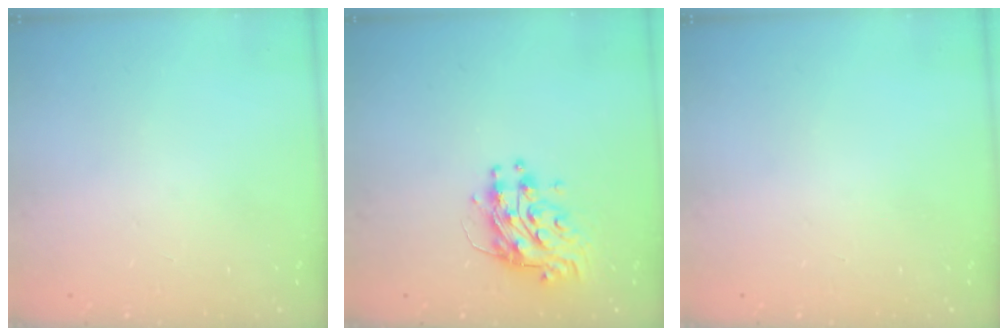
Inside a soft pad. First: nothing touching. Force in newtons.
{"total": 9.8, "press": 9.8, "slide": 1.1}
{"total": 0.0}